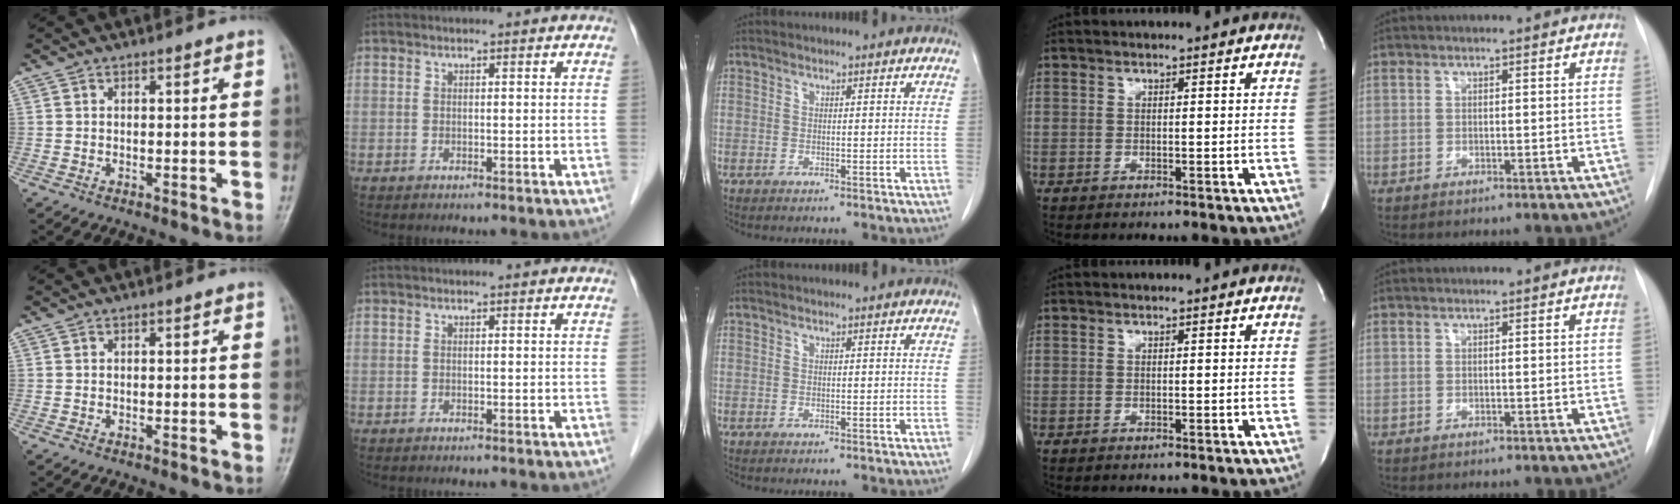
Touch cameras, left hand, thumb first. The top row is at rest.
{}